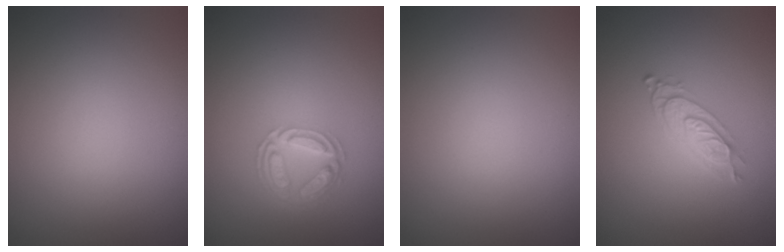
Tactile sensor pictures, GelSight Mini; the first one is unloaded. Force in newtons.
{"total": 4.0, "press": 3.1, "slide": 2.6}
{"total": 0.0}
{"total": 2.5, "press": 2.0, "slide": 1.5}